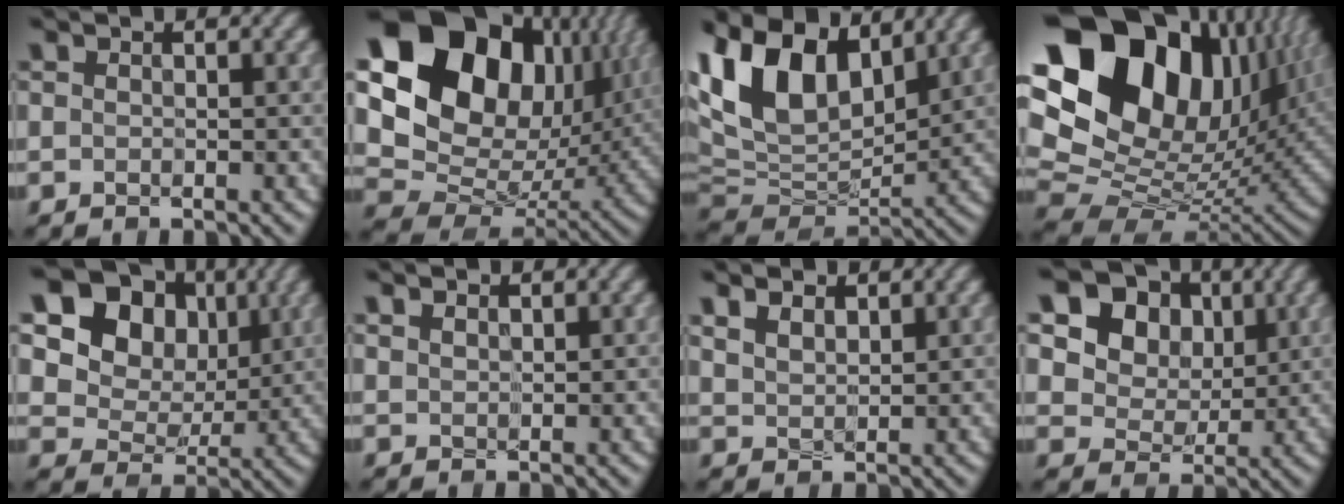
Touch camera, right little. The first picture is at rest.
{"total": 17.9, "force": [6.2, 13.4, 10.2], "torque": [-0.212, 0.019, 0.123]}
{"total": 13.1, "force": [5.8, 7.7, 8.8], "torque": [-0.210, 0.025, 0.106]}
{"total": 20.3, "force": [7.8, 13.3, 13.3], "torque": [-0.275, 0.038, 0.143]}
{"total": 15.2, "force": [6.1, 11.8, 7.3], "torque": [-0.160, 0.026, 0.122]}
{"total": 1.7, "force": [1.2, 0.8, 0.8], "torque": [-0.018, 0.005, 0.017]}
{"total": 4.0, "force": [2.5, 2.2, 2.2], "torque": [-0.055, 0.009, 0.037]}
{"total": 13.9, "force": [6.2, 10.6, 6.5], "torque": [-0.158, 0.022, 0.122]}